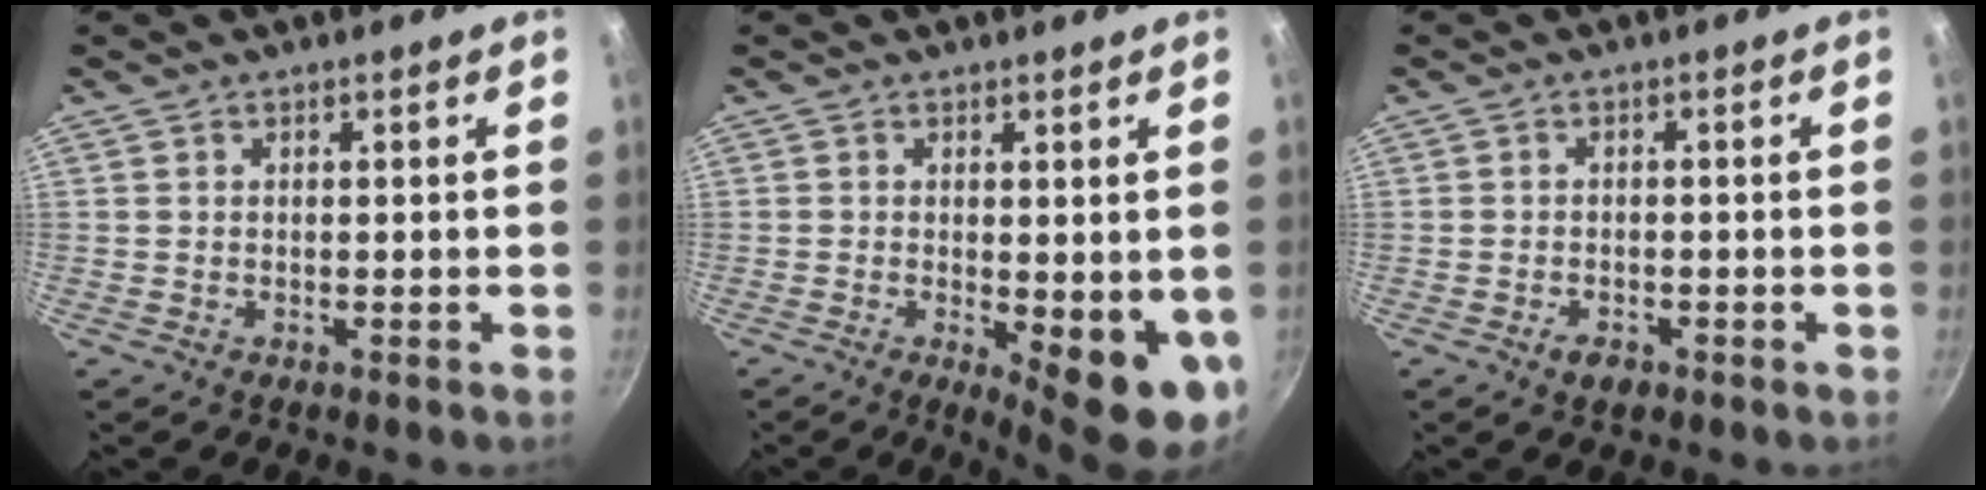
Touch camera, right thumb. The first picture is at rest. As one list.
[{"total": 9.9, "force": [-1.3, 3.2, 9.3], "torque": [-0.103, -0.014, -0.008]}, {"total": 2.6, "force": [-1.5, 1.4, 1.6], "torque": [-0.029, 0.012, -0.024]}]